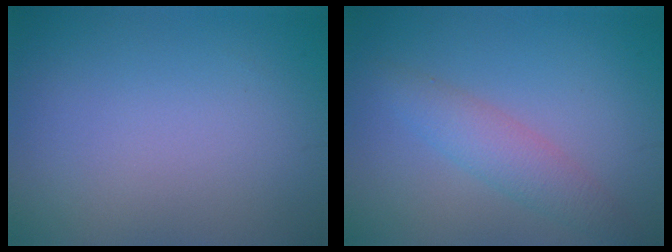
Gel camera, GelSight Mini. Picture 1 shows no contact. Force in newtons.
{"total": 2.9, "press": 2.9, "slide": 0.1}